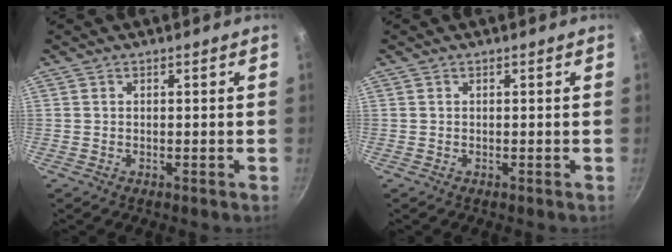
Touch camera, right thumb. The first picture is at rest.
{"total": 0.0}